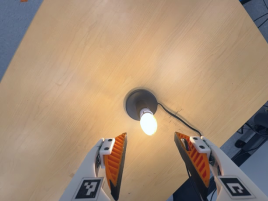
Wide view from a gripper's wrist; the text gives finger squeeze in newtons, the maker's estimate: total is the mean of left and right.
{"total": 0.0}